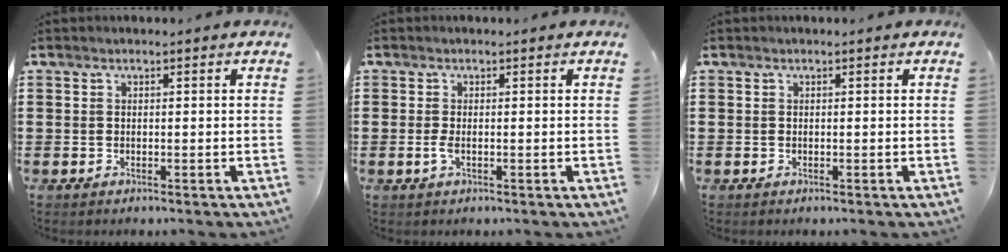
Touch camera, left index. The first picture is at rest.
{"total": 1.5, "force": [-0.3, 0.3, 1.4], "torque": [-0.034, -0.004, -0.007]}
{"total": 0.0}